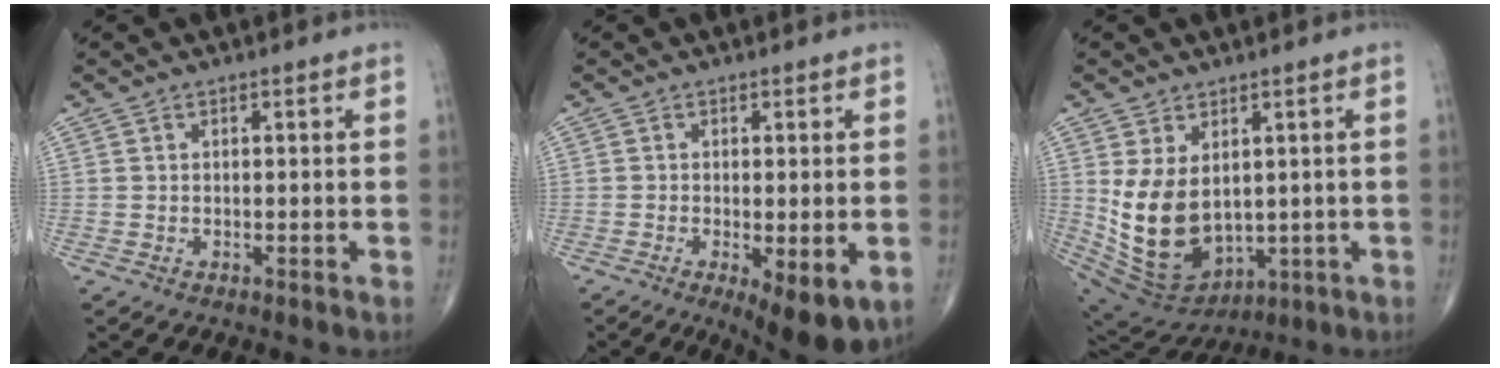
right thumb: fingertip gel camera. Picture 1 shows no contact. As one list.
[{"total": 8.9, "force": [-3.0, 2.9, 7.9], "torque": [-0.113, -0.020, -0.041]}, {"total": 13.6, "force": [1.1, 9.1, 10.0], "torque": [-0.172, -0.019, 0.053]}]